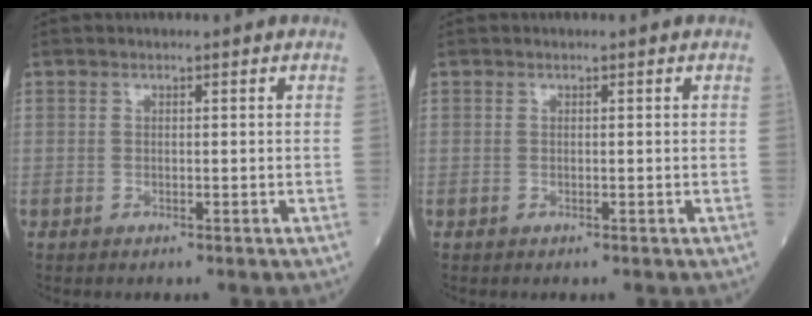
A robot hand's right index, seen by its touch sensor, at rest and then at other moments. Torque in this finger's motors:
{"motor_torque": [0.00, 0.00, 0.00, 0.00]}